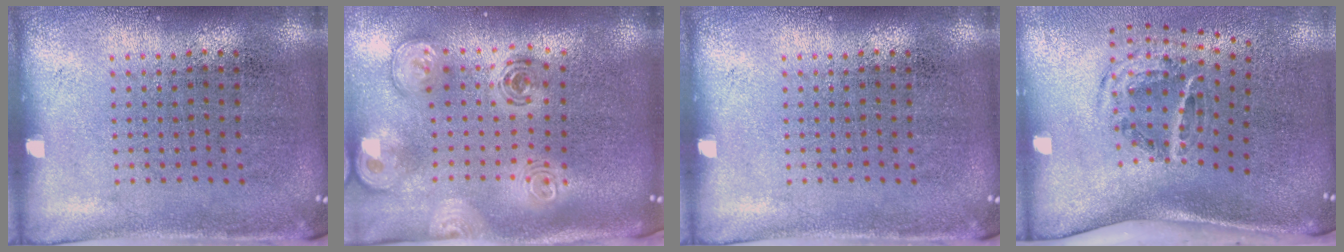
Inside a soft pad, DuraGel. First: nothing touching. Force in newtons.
{"total": 3.1, "press": 2.2, "slide": 2.2}
{"total": 0.0}
{"total": 2.1, "press": 1.2, "slide": 1.7}